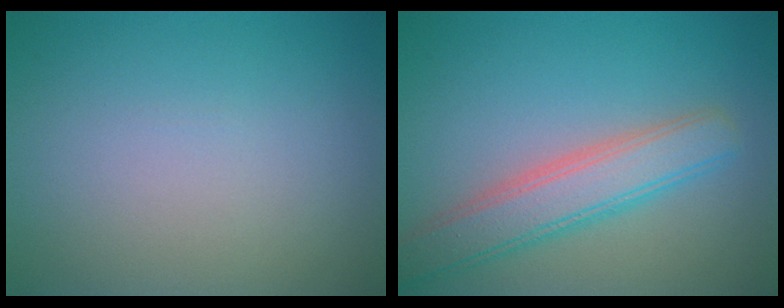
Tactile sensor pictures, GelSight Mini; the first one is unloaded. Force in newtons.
{"total": 4.8, "press": 4.8, "slide": 0.2}